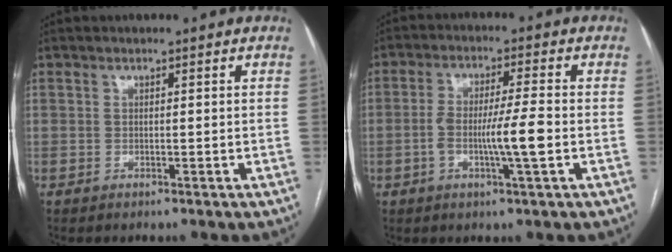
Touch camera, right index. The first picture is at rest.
{"total": 7.0, "force": [-1.6, 0.0, 6.8], "torque": [-0.126, 0.003, -0.029]}